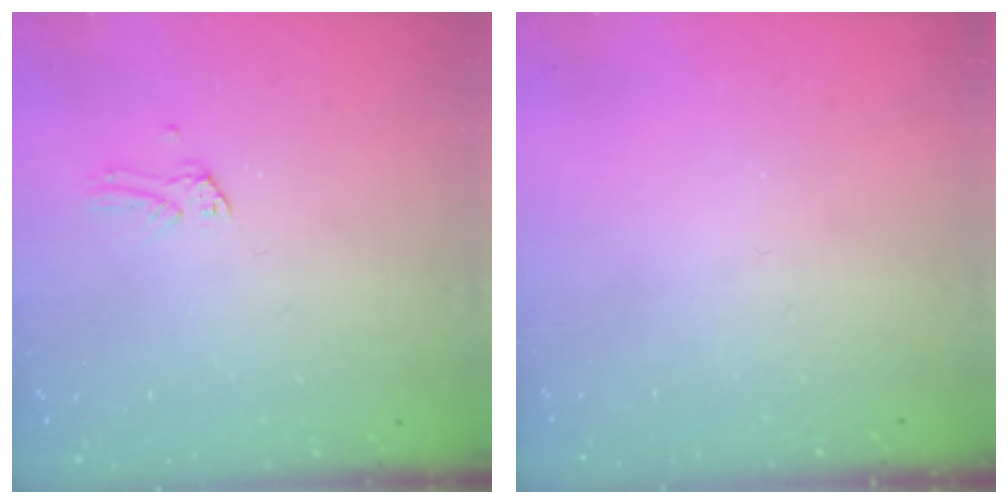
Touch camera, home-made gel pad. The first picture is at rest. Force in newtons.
{"total": 0.0}